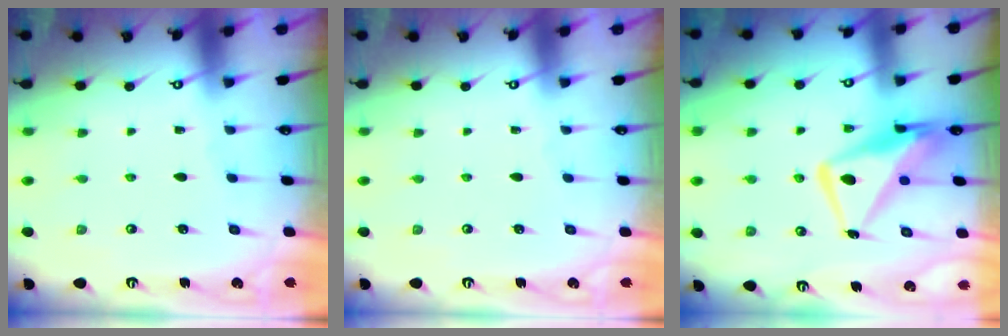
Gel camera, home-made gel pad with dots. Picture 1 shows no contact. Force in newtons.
{"total": 0.0}
{"total": 12.9, "press": 12.8, "slide": 1.4}